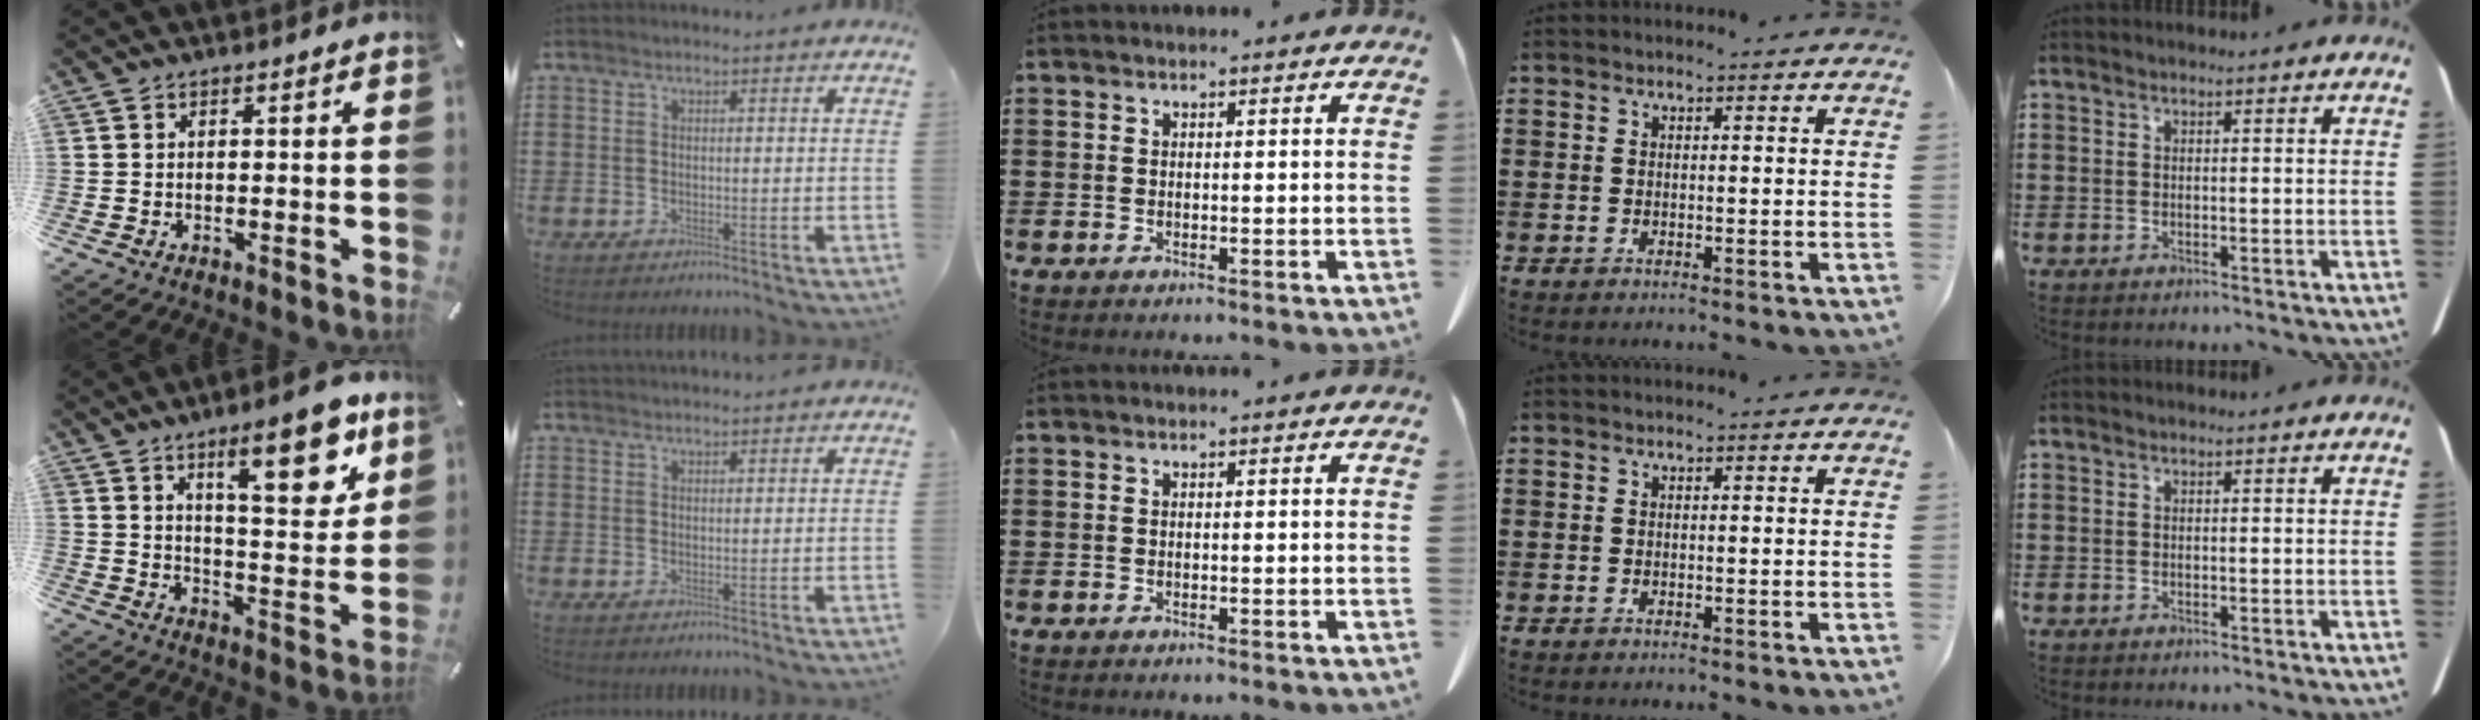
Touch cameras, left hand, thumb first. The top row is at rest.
{"thumb": {"total": 16.3, "force": [9.6, 5.7, 11.9], "torque": [-0.150, -0.056, 0.147]}, "index": {"total": 1.1, "force": [1.1, 0.0, 0.1], "torque": [-0.005, -0.001, 0.021]}}